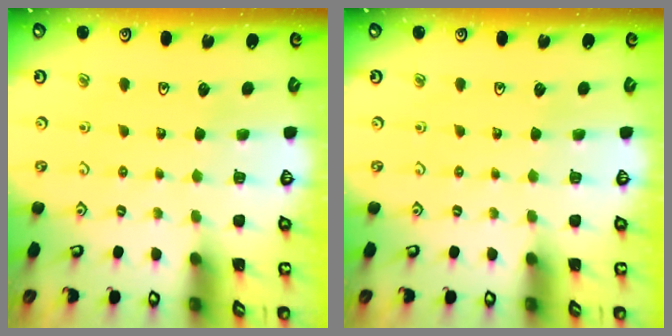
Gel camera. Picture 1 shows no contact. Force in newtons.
{"total": 0.0}